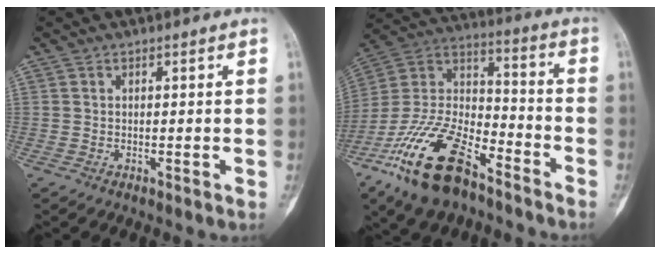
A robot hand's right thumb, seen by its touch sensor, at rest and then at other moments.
{"total": 21.8, "force": [-13.7, 9.6, 14.1], "torque": [-0.281, 0.058, -0.256]}